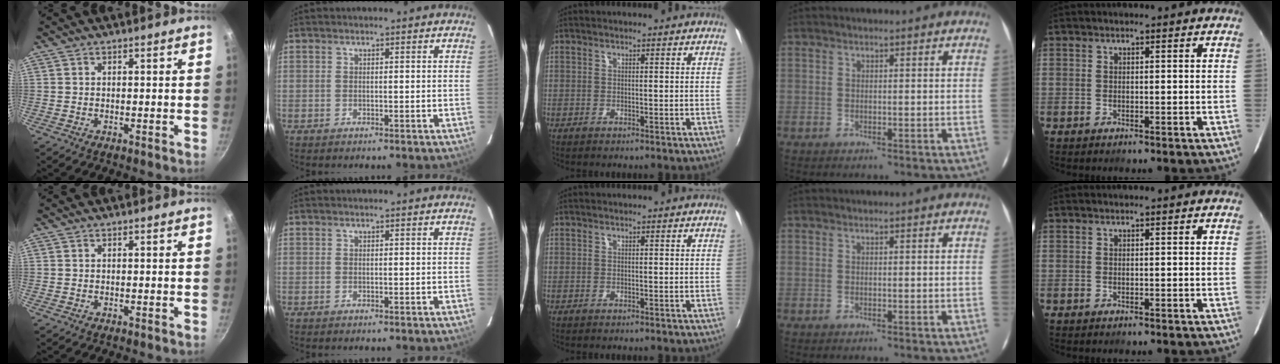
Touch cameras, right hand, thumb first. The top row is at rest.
{}